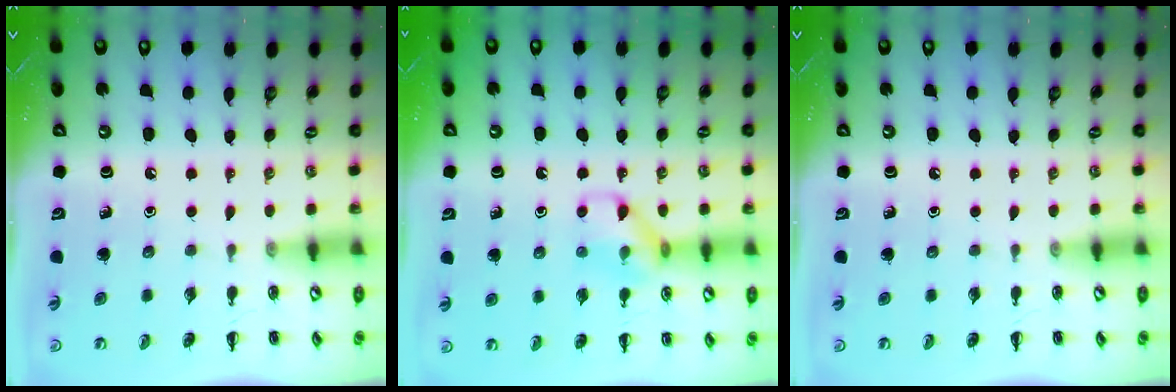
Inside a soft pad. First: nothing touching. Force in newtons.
{"total": 9.3, "press": 9.3, "slide": 0.1}
{"total": 0.0}